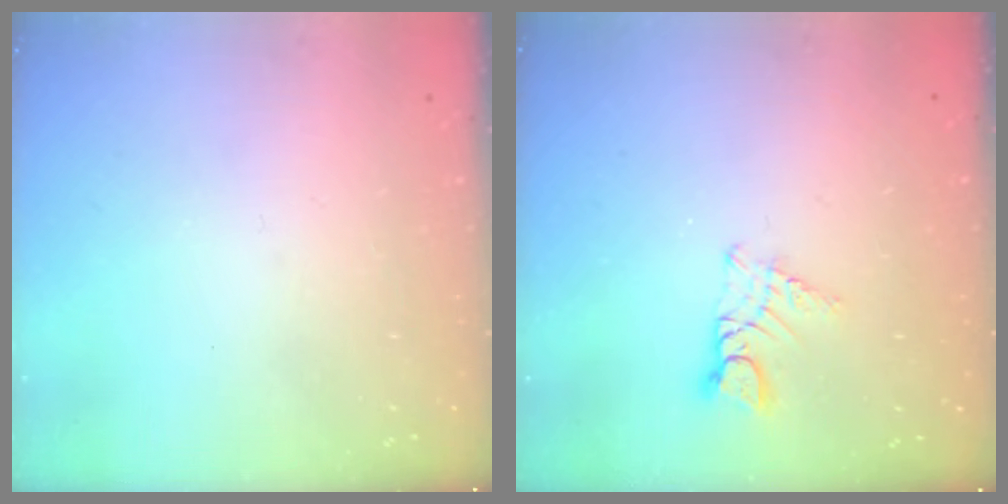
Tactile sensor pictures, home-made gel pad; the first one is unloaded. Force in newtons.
{"total": 4.3, "press": 4.2, "slide": 0.3}